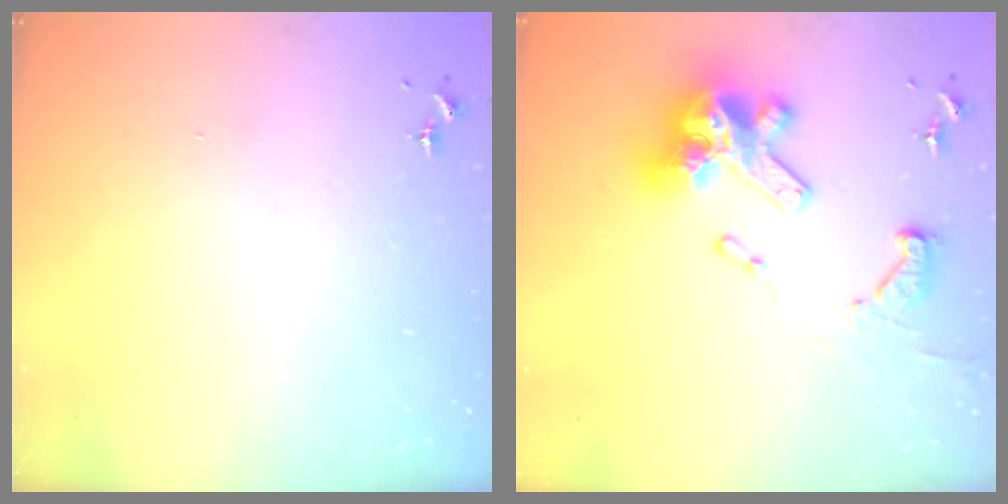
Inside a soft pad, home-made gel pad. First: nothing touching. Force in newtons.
{"total": 20.9, "press": 20.8, "slide": 1.9}